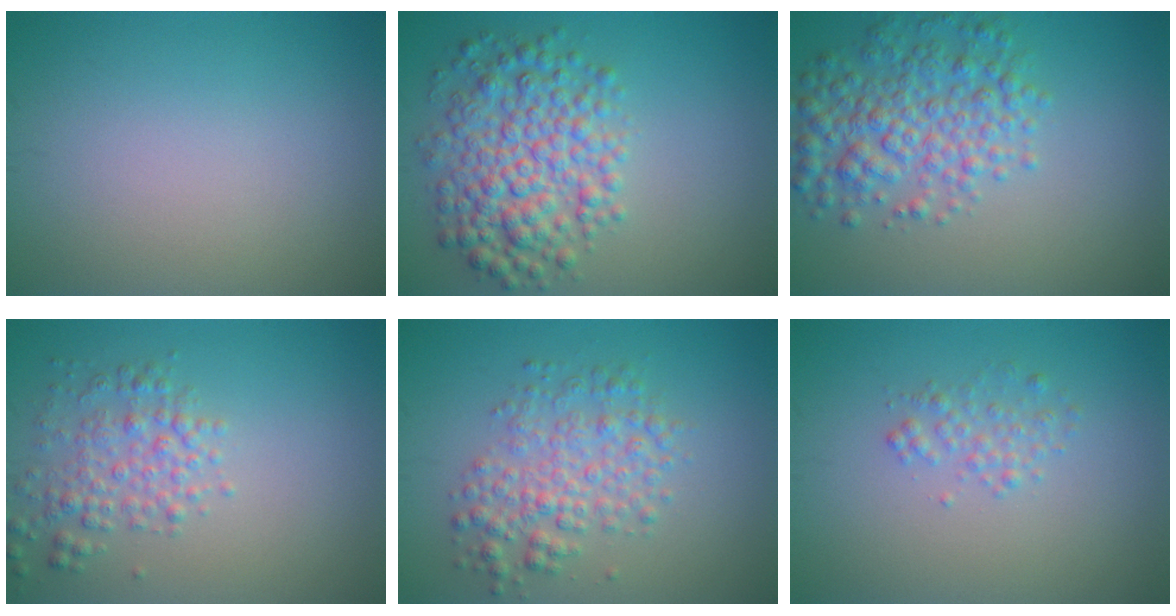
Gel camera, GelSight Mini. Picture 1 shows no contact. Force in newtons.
{"total": 6.5, "press": 6.5, "slide": 0.0}
{"total": 5.5, "press": 5.5, "slide": 0.2}
{"total": 3.0, "press": 3.0, "slide": 0.1}
{"total": 4.0, "press": 4.0, "slide": 0.0}
{"total": 1.5, "press": 1.5, "slide": 0.0}